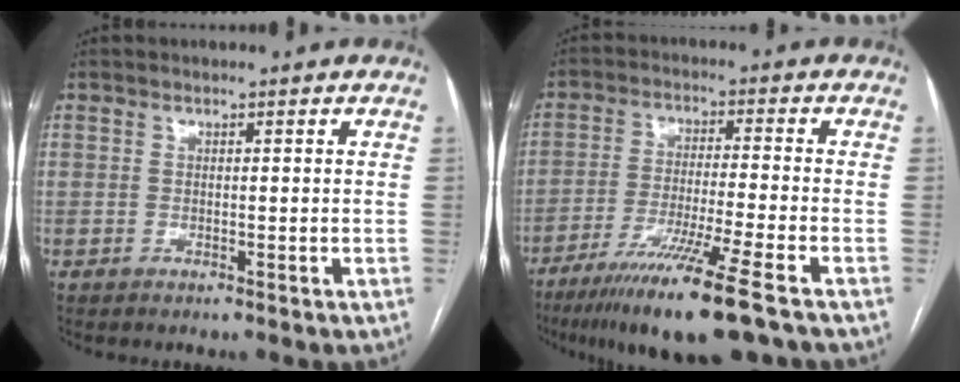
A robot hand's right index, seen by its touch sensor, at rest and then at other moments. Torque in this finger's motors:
{"motor_torque": [1.84, -0.30, 0.70, 0.18]}